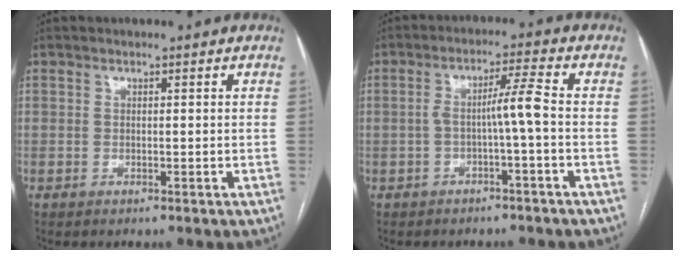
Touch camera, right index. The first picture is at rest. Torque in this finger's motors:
{"motor_torque": [0.67, -0.02, 0.37, 0.10]}